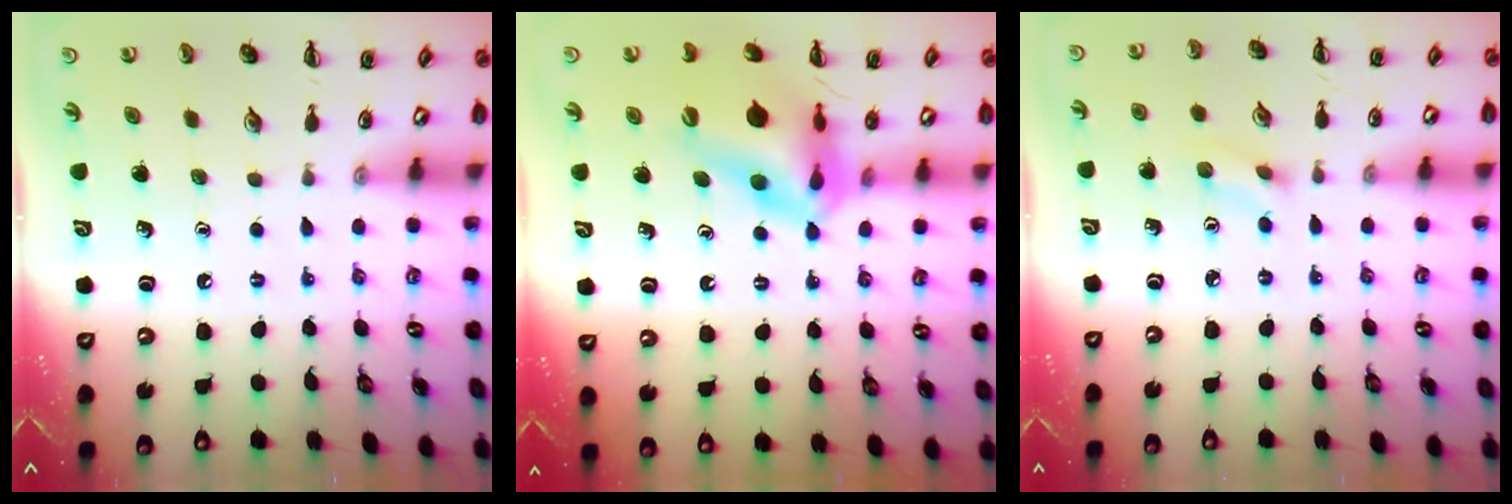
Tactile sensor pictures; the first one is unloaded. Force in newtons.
{"total": 14.4, "press": 13.6, "slide": 4.8}
{"total": 2.7, "press": 2.5, "slide": 1.0}